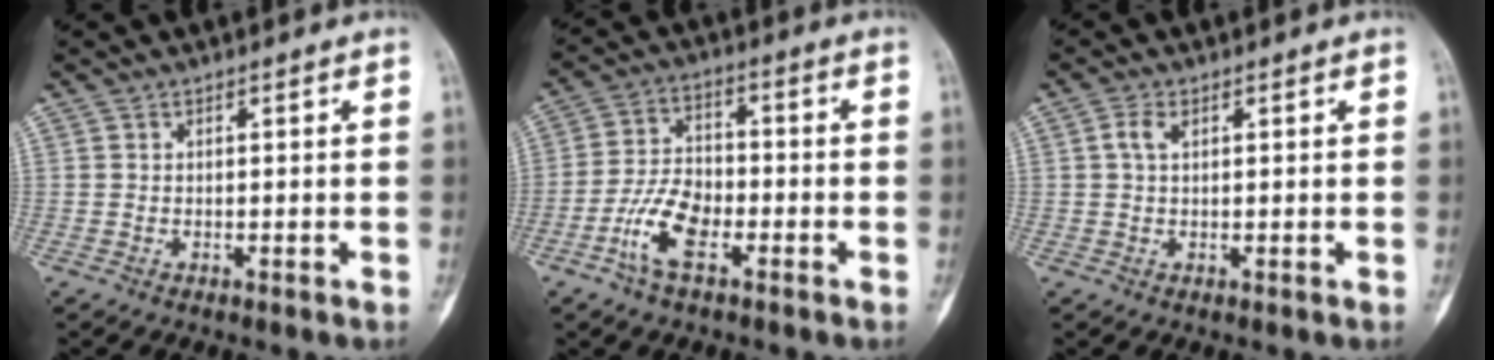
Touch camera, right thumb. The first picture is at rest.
{"total": 9.1, "force": [-4.2, 4.6, 6.6], "torque": [-0.126, 0.024, -0.084]}
{"total": 2.3, "force": [0.8, 1.3, 1.8], "torque": [-0.040, 0.007, 0.016]}